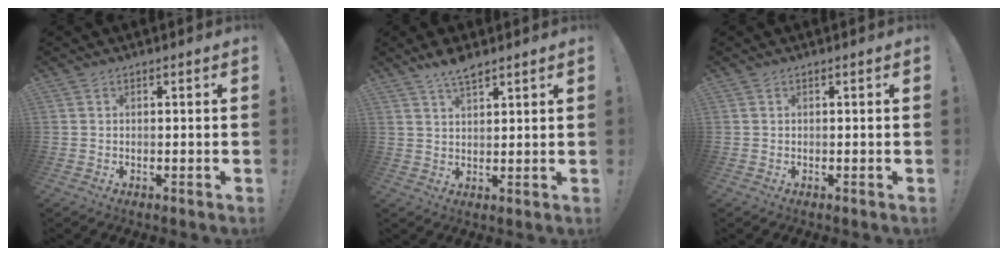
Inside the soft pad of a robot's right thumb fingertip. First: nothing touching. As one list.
[{"total": 5.2, "force": [4.2, 1.2, 2.8], "torque": [-0.040, -0.028, 0.073]}, {"total": 0.0}]